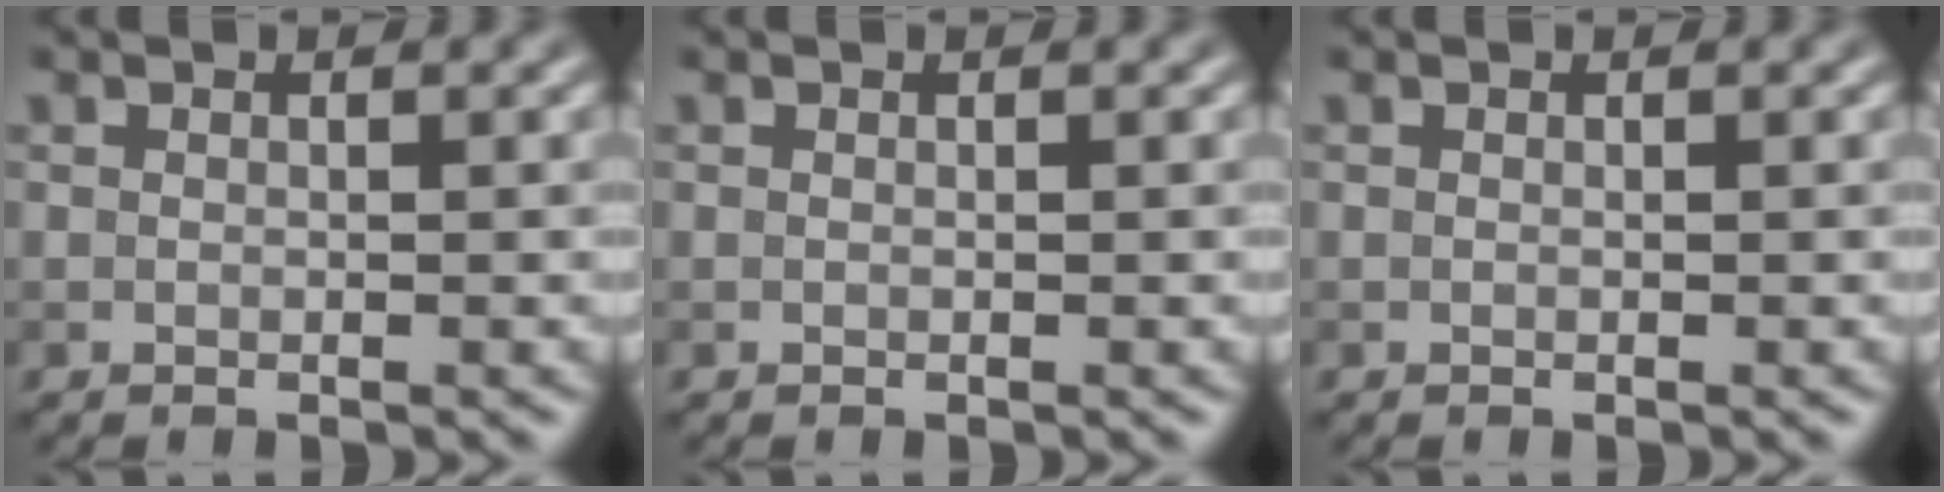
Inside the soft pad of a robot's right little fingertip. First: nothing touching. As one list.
[{"total": 0.0}, {"total": 0.0}]